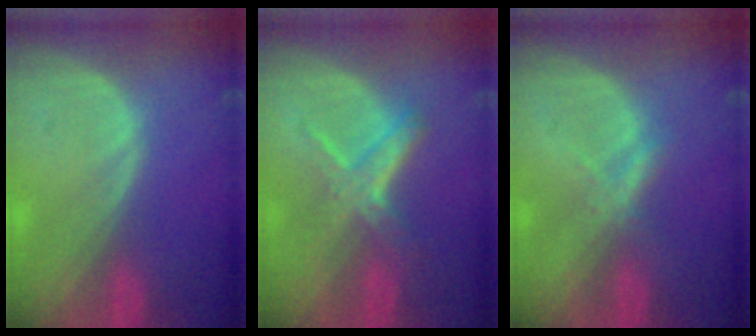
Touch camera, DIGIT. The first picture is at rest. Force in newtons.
{"total": 5.2, "press": 5.1, "slide": 0.9}
{"total": 2.1, "press": 2.1, "slide": 0.2}